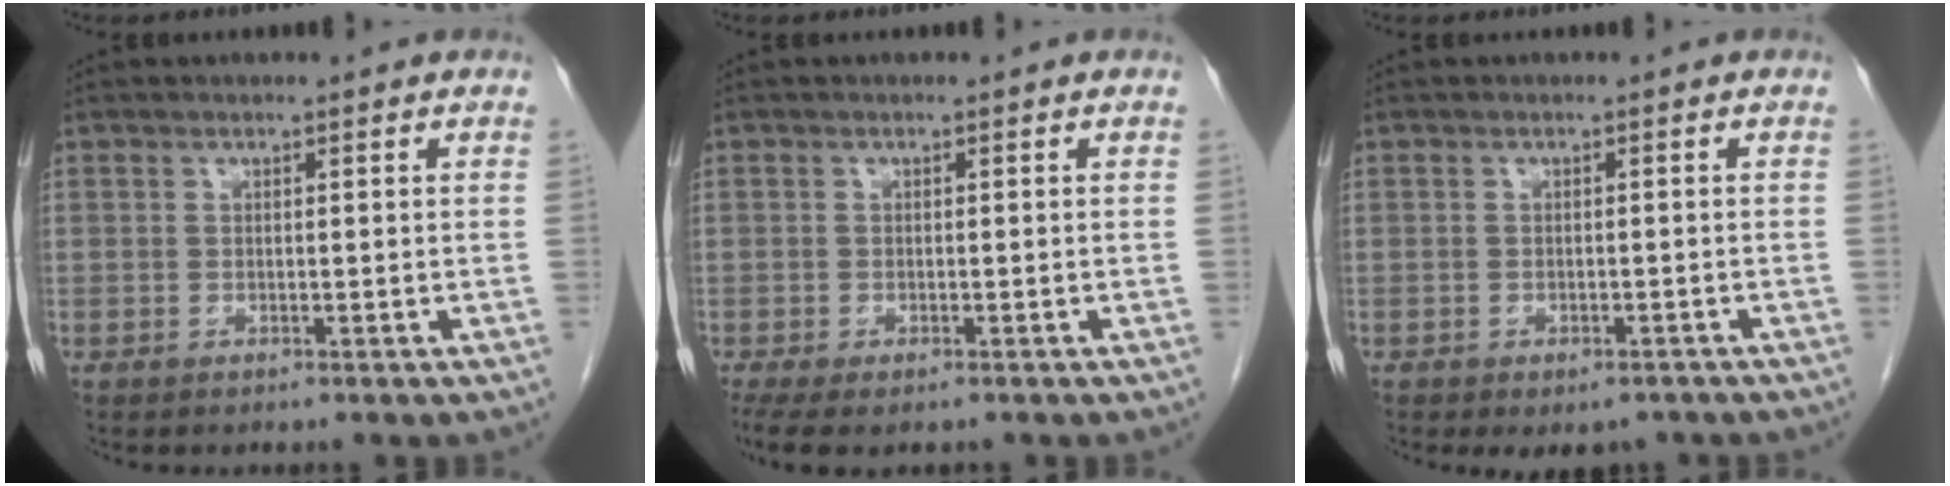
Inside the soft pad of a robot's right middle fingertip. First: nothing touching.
{"total": 5.8, "force": [-4.1, 2.4, 3.5], "torque": [-0.062, -0.015, -0.066]}
{"total": 4.3, "force": [-3.3, 2.2, 1.5], "torque": [-0.007, 0.002, -0.041]}